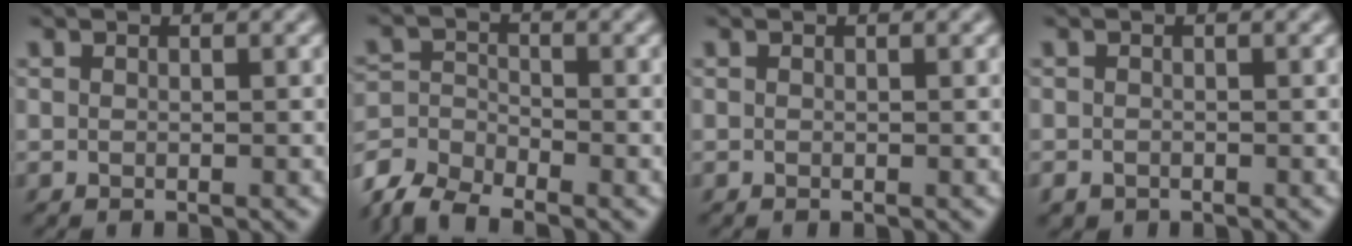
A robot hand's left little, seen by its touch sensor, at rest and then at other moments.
{"total": 6.3, "force": [-5.5, 2.2, 2.2], "torque": [-0.040, -0.009, -0.117]}
{"total": 0.0}
{"total": 1.0, "force": [-0.5, 0.8, 0.1], "torque": [0.002, -0.005, -0.013]}